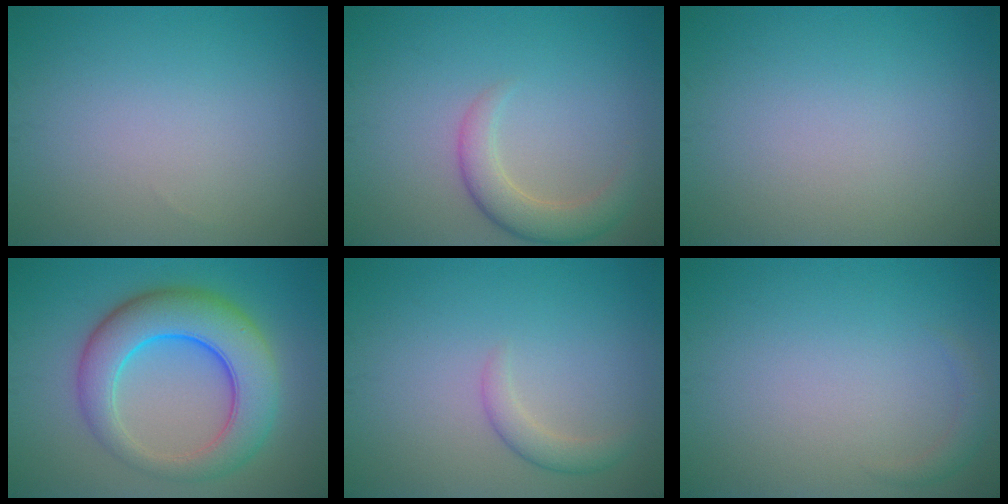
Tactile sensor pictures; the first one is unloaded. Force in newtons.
{"total": 3.4, "press": 3.4, "slide": 0.4}
{"total": 0.0}
{"total": 8.5, "press": 8.5, "slide": 0.2}
{"total": 1.8, "press": 1.8, "slide": 0.0}
{"total": 1.1, "press": 1.1, "slide": 0.1}